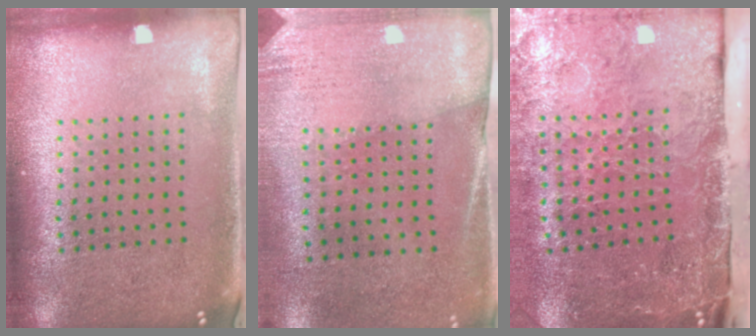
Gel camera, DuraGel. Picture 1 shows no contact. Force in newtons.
{"total": 2.6, "press": 2.3, "slide": 1.3}
{"total": 4.9, "press": 3.7, "slide": 3.3}